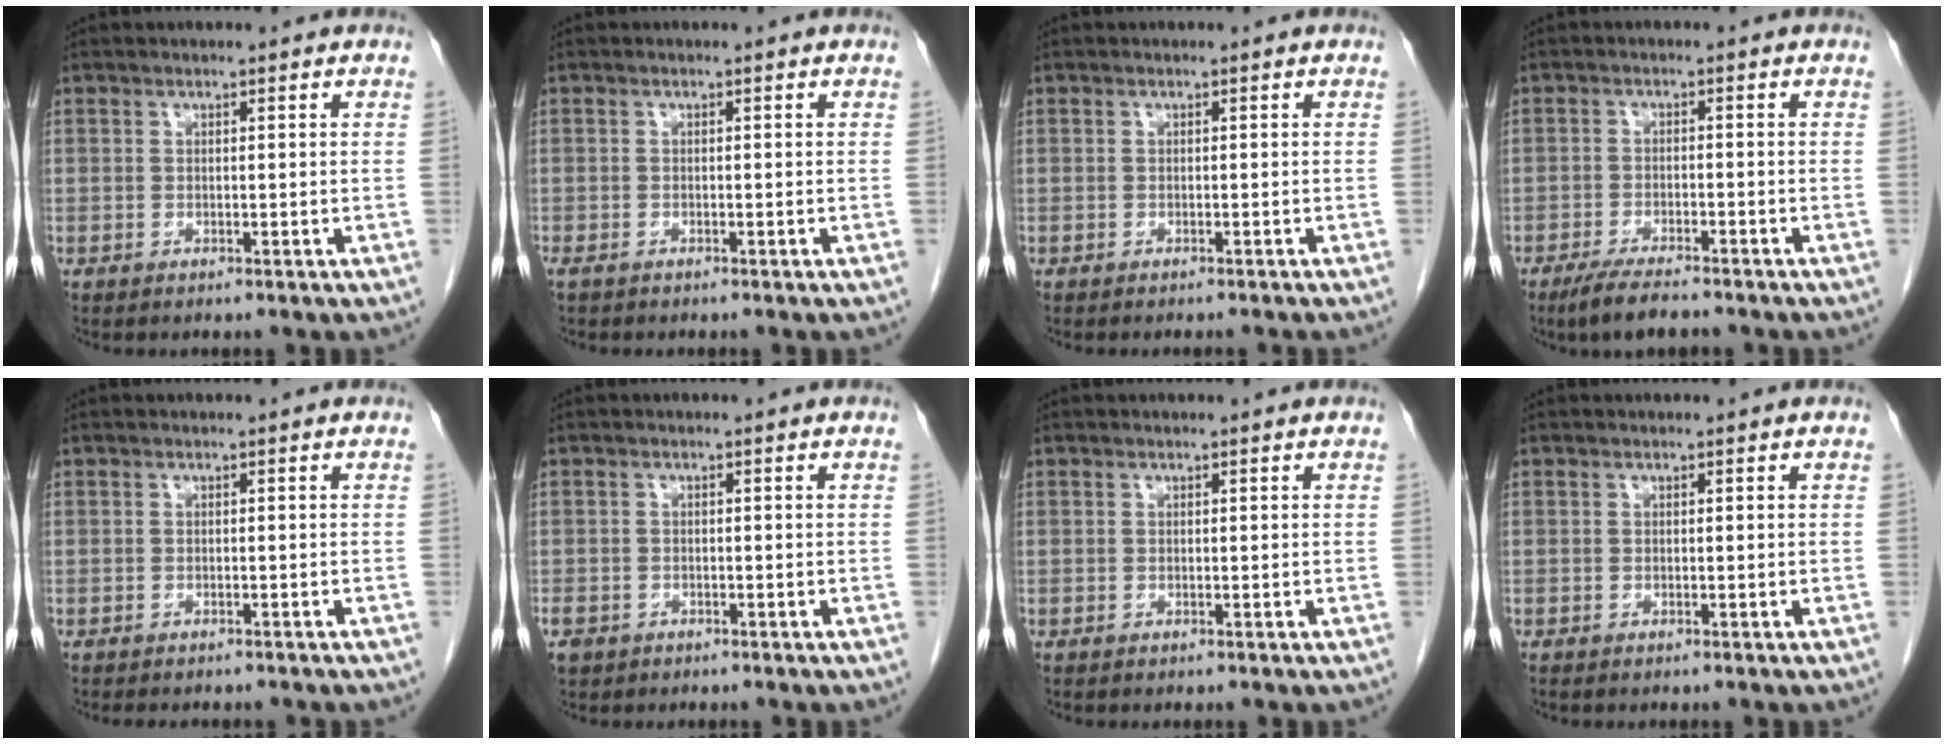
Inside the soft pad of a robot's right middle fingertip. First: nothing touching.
{"total": 1.4, "force": [-1.2, 0.5, 0.6], "torque": [-0.016, -0.004, -0.016]}
{"total": 1.9, "force": [-1.8, 0.0, 0.6], "torque": [-0.008, -0.001, -0.021]}
{"total": 5.5, "force": [-4.5, 0.8, 3.1], "torque": [-0.059, -0.013, -0.079]}
{"total": 4.6, "force": [-3.9, 1.4, 1.8], "torque": [-0.021, -0.004, -0.043]}
{"total": 3.1, "force": [-2.1, 2.2, 0.9], "torque": [-0.019, 0.000, -0.035]}
{"total": 0.0}
{"total": 0.0}